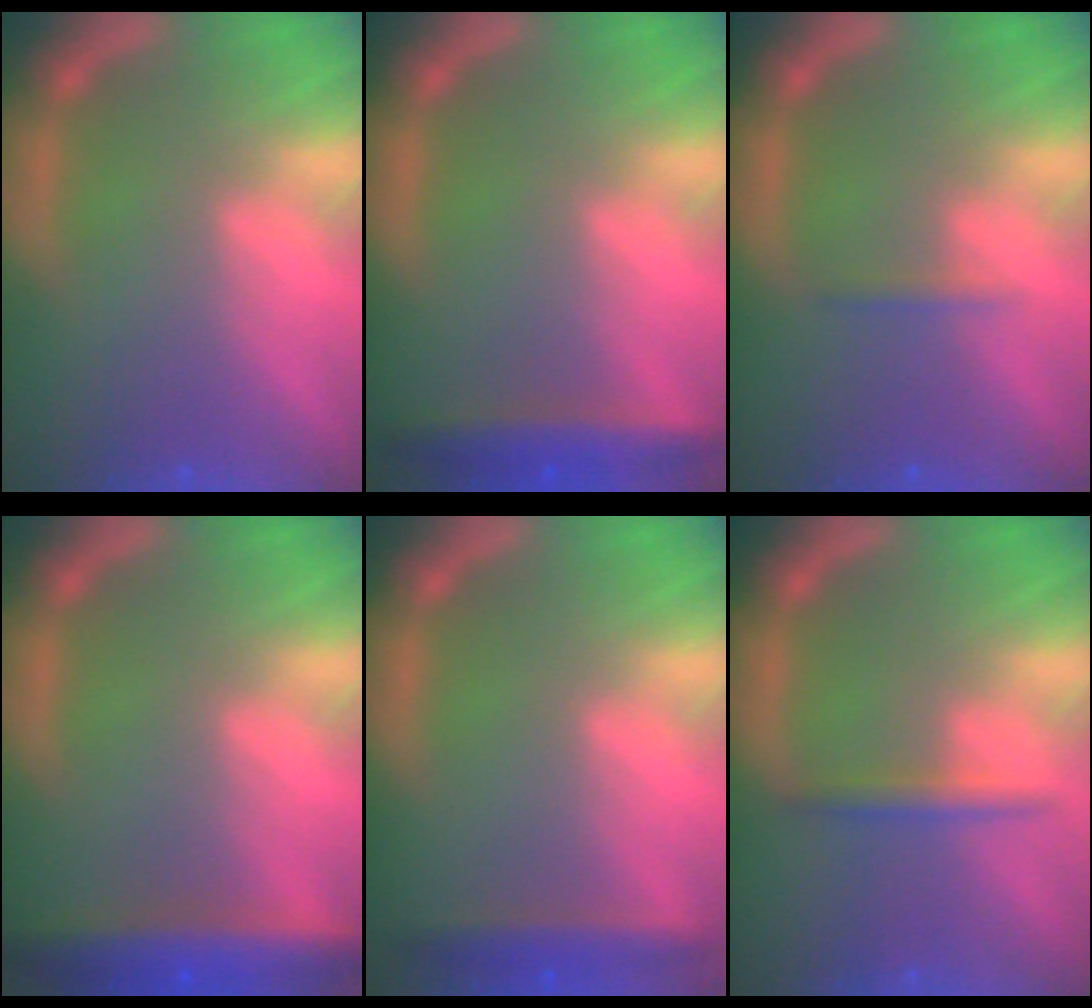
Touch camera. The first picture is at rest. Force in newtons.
{"total": 4.0}
{"total": 0.9}
{"total": 6.0}
{"total": 3.0}
{"total": 1.9}